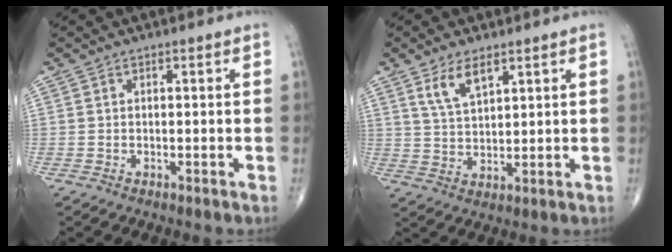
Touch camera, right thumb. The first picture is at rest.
{"total": 5.9, "force": [3.5, 2.4, 4.1], "torque": [-0.070, -0.021, 0.072]}